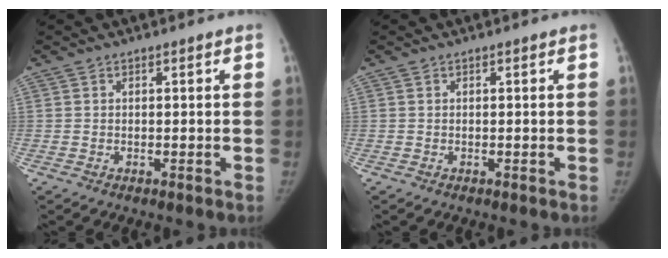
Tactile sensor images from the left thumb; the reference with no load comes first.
{"total": 0.0}